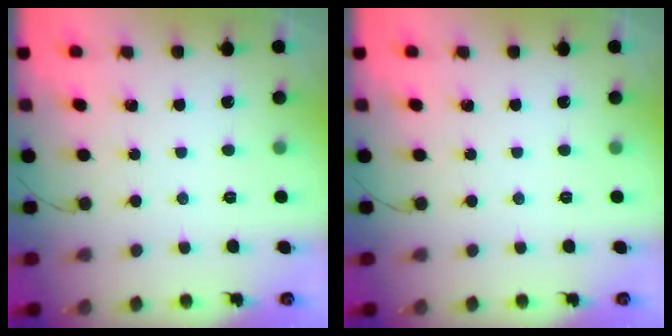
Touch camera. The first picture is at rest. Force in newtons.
{"total": 0.0}